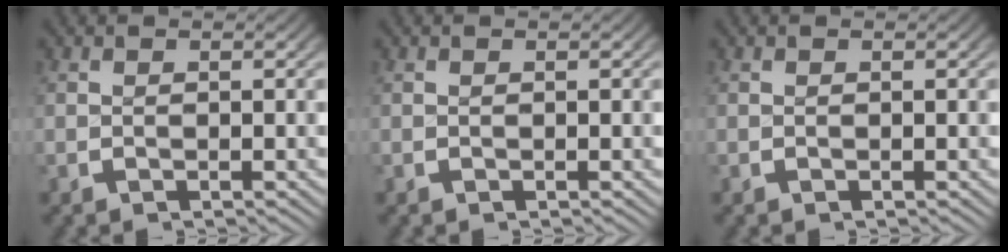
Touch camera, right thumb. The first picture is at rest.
{"total": 0.0}
{"total": 0.0}